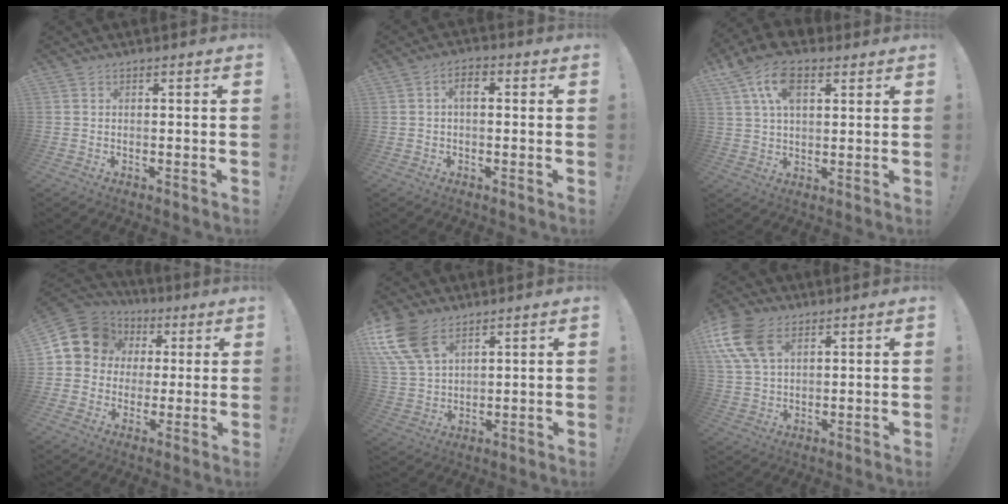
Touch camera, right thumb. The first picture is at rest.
{"total": 3.6, "force": [0.3, 2.0, 3.0], "torque": [-0.044, 0.006, 0.001]}
{"total": 12.6, "force": [6.1, 7.0, 8.6], "torque": [-0.164, -0.015, 0.109]}
{"total": 12.0, "force": [3.6, 10.6, 4.5], "torque": [-0.061, -0.010, 0.074]}
{"total": 13.0, "force": [7.5, 7.5, 7.4], "torque": [-0.165, -0.032, 0.146]}
{"total": 13.7, "force": [6.1, 8.6, 8.7], "torque": [-0.185, -0.018, 0.117]}